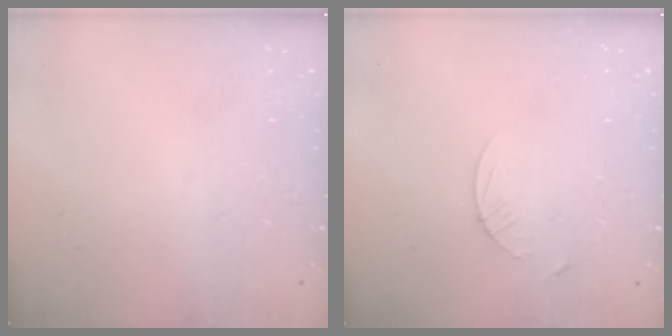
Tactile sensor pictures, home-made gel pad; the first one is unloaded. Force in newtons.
{"total": 3.8, "press": 3.8, "slide": 0.5}